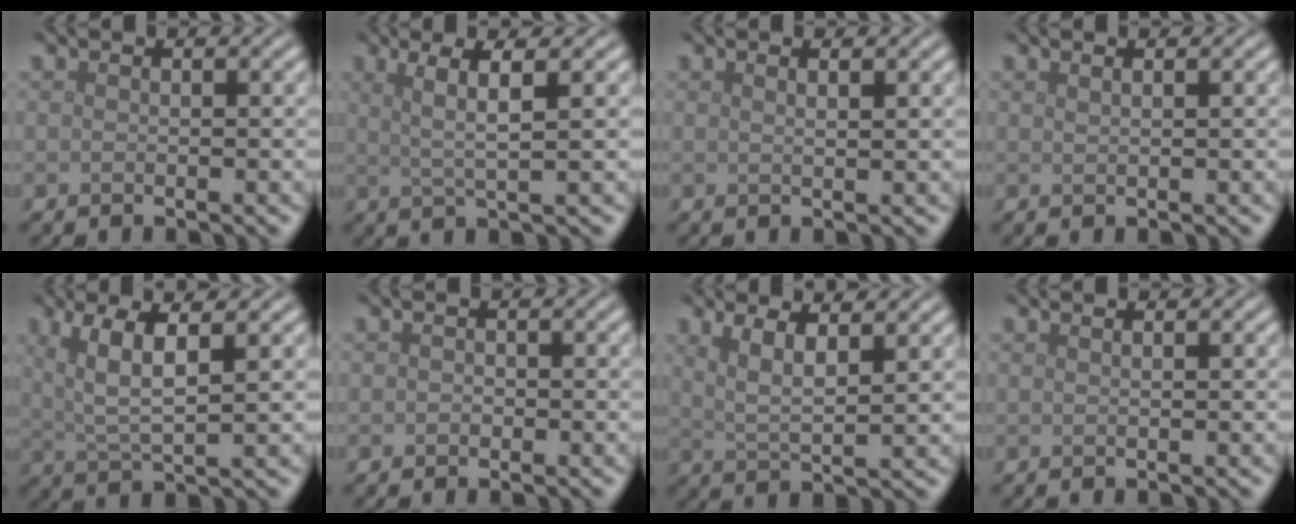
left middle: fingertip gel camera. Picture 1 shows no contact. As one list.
[{"total": 3.5, "force": [1.3, 0.4, 3.2], "torque": [-0.059, 0.001, 0.027]}, {"total": 1.4, "force": [0.8, 0.5, 1.0], "torque": [-0.004, -0.001, 0.003]}, {"total": 0.6, "force": [0.5, 0.2, 0.3], "torque": [-0.003, 0.001, 0.009]}, {"total": 4.9, "force": [2.0, 1.2, 4.3], "torque": [-0.085, -0.001, 0.042]}, {"total": 0.6, "force": [-0.1, 0.5, 0.2], "torque": [-0.002, -0.004, -0.003]}, {"total": 4.0, "force": [2.2, 1.1, 3.3], "torque": [-0.065, -0.004, 0.042]}, {"total": 0.6, "force": [0.4, 0.2, 0.4], "torque": [-0.002, 0.000, 0.002]}]